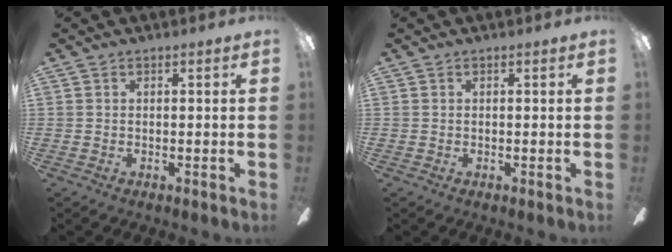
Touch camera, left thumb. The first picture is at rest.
{"total": 0.0}